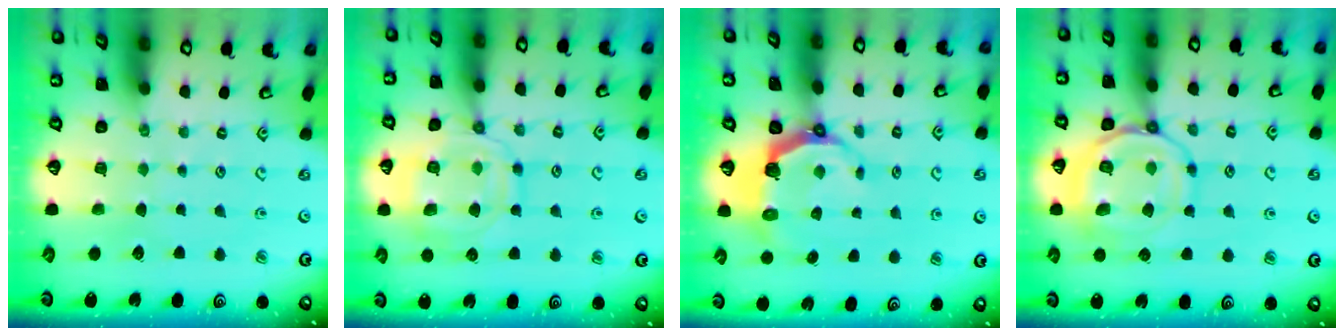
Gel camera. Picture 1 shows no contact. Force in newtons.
{"total": 15.8, "press": 15.7, "slide": 1.3}
{"total": 5.8, "press": 4.5, "slide": 3.7}
{"total": 12.5, "press": 12.5, "slide": 1.2}